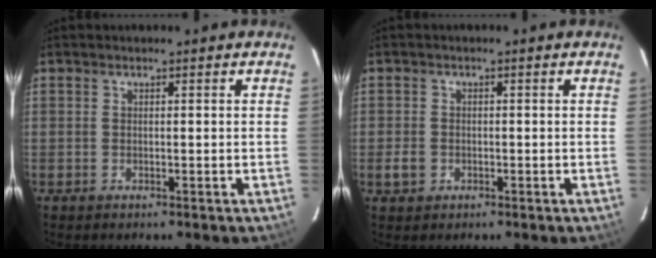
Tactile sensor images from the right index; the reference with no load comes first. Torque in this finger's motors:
{"motor_torque": [-0.32, 0.08, -0.96, -0.21]}